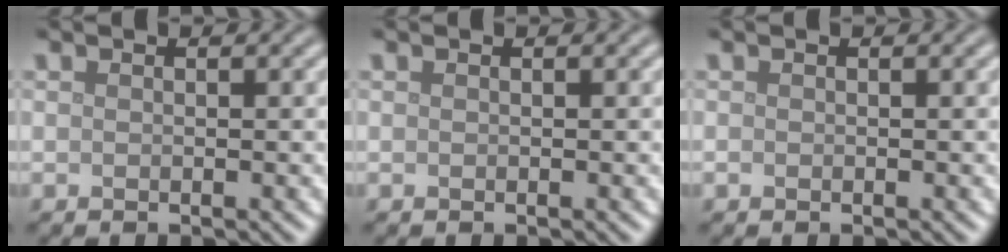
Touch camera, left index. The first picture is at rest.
{"total": 0.0}
{"total": 0.0}